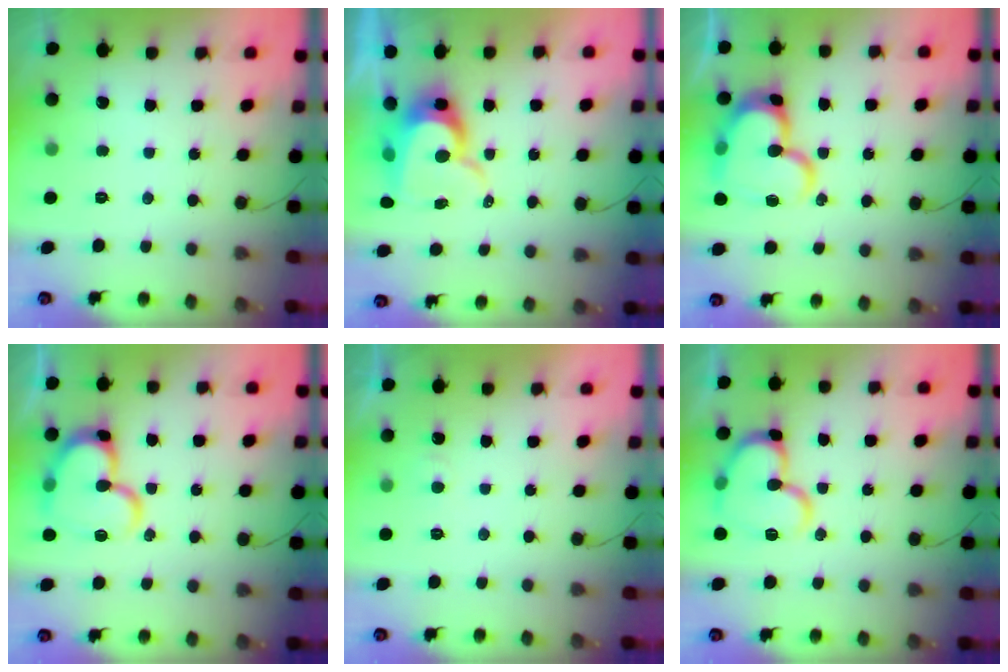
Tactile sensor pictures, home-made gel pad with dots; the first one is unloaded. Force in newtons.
{"total": 11.2, "press": 11.1, "slide": 1.1}
{"total": 20.0, "press": 19.9, "slide": 2.1}
{"total": 17.8, "press": 17.6, "slide": 2.1}
{"total": 3.5, "press": 3.4, "slide": 0.3}
{"total": 15.6, "press": 15.4, "slide": 1.9}